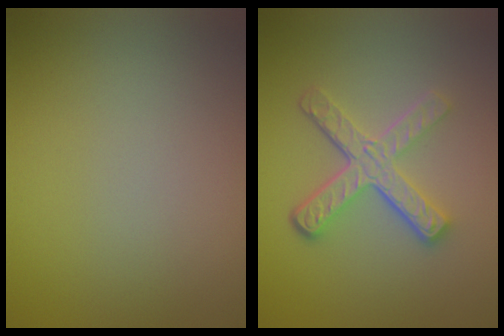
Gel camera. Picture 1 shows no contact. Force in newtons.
{"total": 4.9, "press": 3.5, "slide": 3.4}